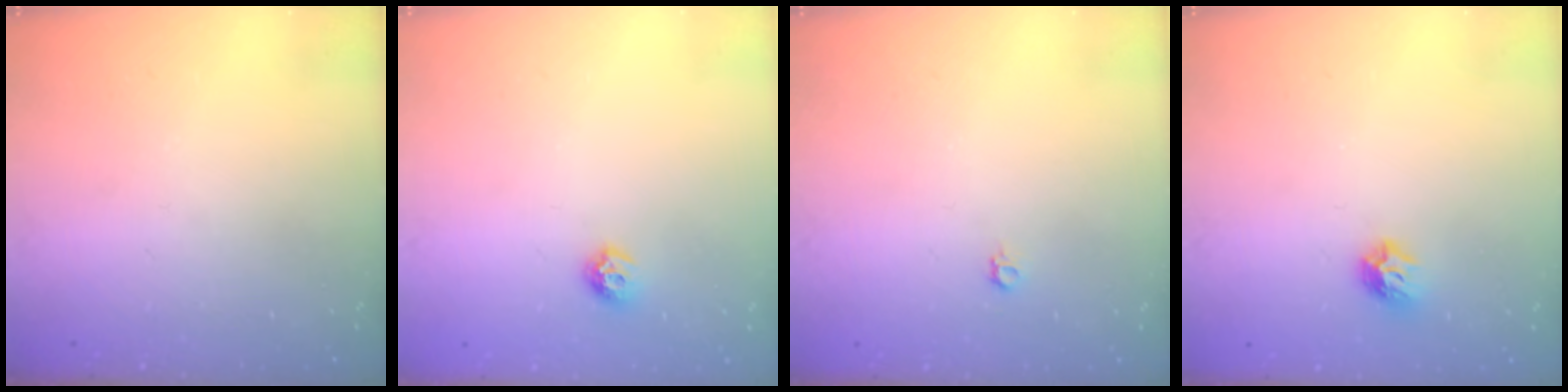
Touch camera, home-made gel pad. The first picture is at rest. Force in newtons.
{"total": 6.4, "press": 6.3, "slide": 0.9}
{"total": 3.6, "press": 3.5, "slide": 0.8}
{"total": 6.5, "press": 6.5, "slide": 0.9}